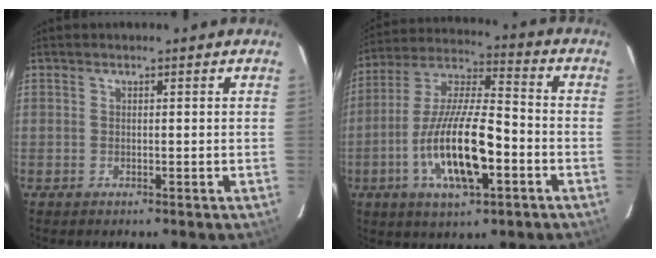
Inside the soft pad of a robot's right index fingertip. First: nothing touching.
{"total": 16.7, "force": [-5.6, 5.1, 14.9], "torque": [-0.298, -0.008, -0.103]}